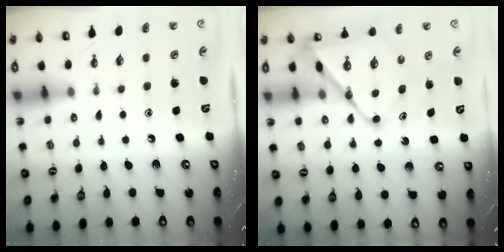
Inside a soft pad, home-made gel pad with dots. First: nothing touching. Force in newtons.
{"total": 12.2, "press": 12.1, "slide": 1.2}